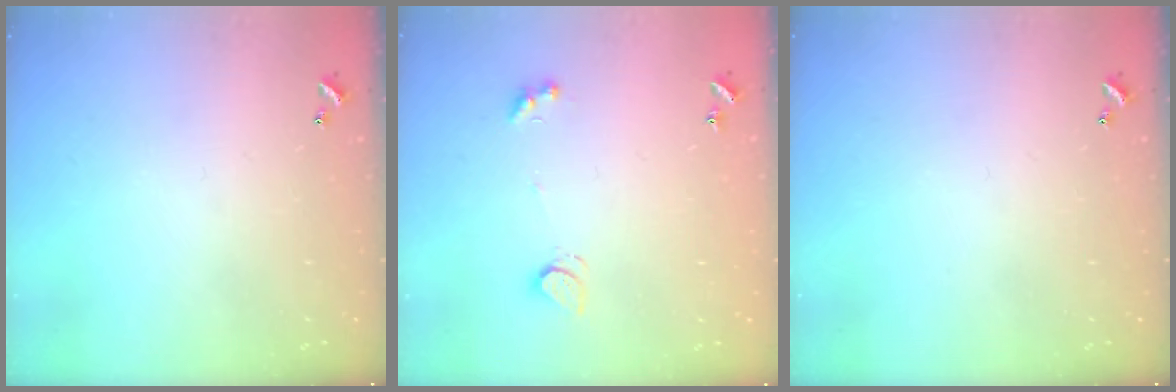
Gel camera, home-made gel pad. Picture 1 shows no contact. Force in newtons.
{"total": 1.4, "press": 1.2, "slide": 0.6}
{"total": 0.0}